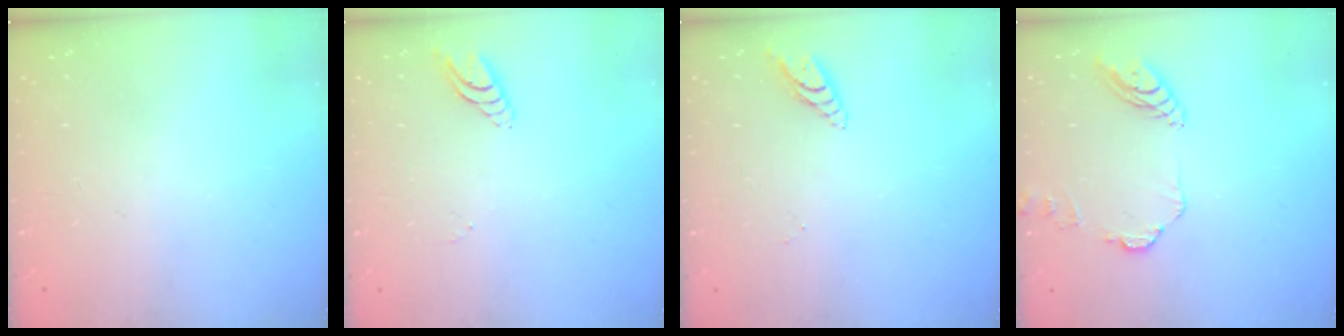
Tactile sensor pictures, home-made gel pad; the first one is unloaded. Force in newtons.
{"total": 7.8, "press": 7.8, "slide": 0.6}
{"total": 7.1, "press": 7.1, "slide": 0.6}
{"total": 10.4, "press": 10.3, "slide": 0.9}